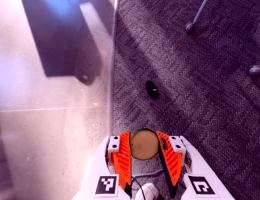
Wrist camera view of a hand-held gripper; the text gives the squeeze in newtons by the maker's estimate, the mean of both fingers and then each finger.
{"total": 12.4, "left": 12.8, "right": 12.1}